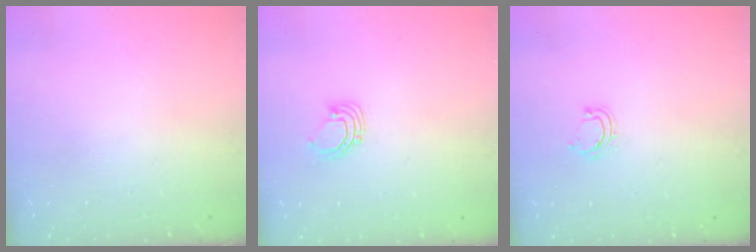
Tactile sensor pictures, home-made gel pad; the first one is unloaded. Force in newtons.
{"total": 2.7, "press": 2.7, "slide": 0.2}
{"total": 4.1, "press": 4.0, "slide": 1.0}